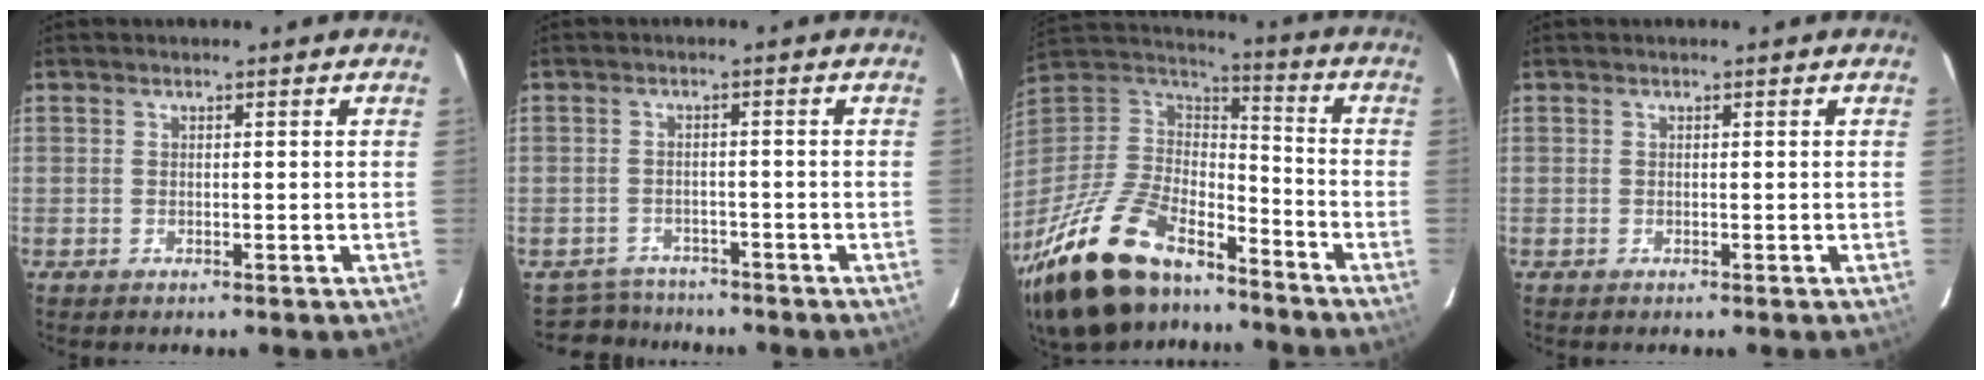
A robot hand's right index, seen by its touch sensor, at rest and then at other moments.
{"total": 5.7, "force": [-5.0, 2.6, 0.0], "torque": [-0.015, 0.010, -0.082]}
{"total": 28.9, "force": [-20.9, 12.2, 15.9], "torque": [-0.338, -0.017, -0.354]}
{"total": 0.0}